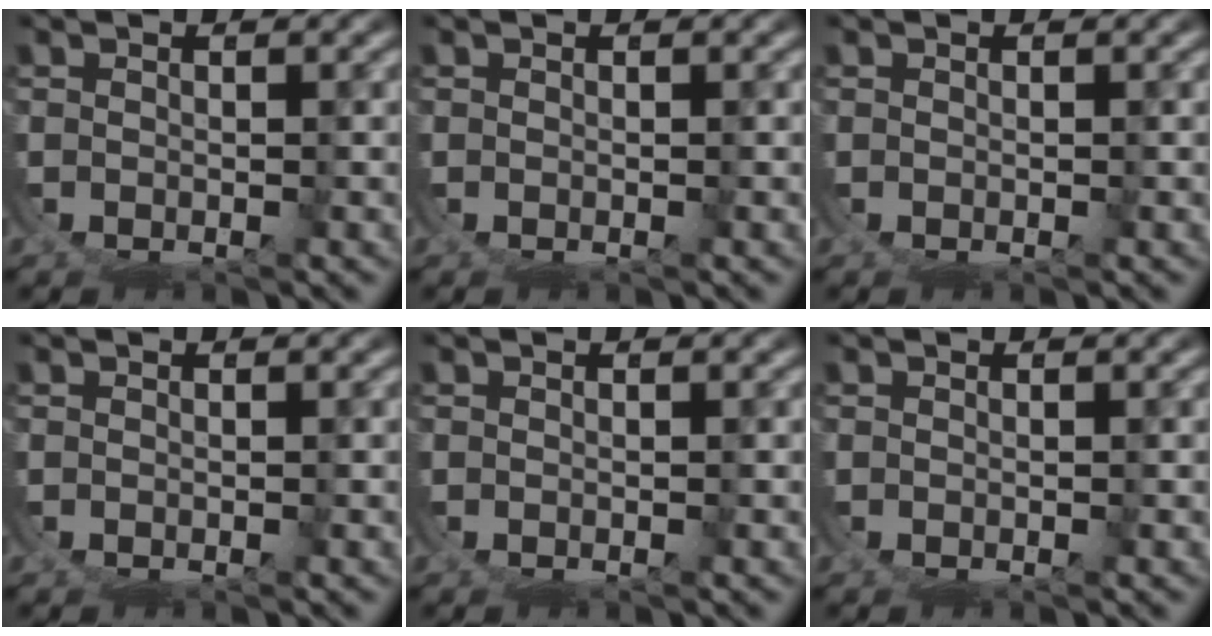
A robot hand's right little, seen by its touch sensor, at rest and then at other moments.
{"total": 0.0}
{"total": 0.0}
{"total": 0.0}
{"total": 0.0}
{"total": 0.0}